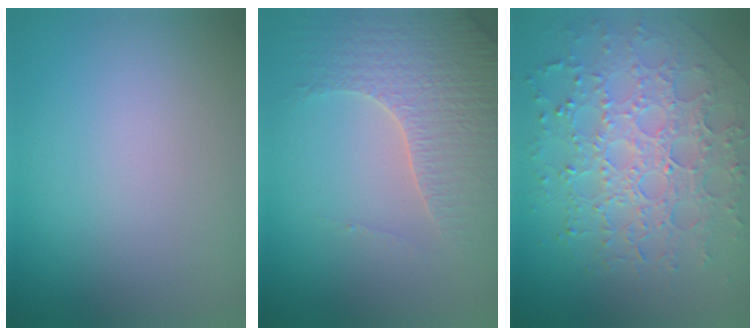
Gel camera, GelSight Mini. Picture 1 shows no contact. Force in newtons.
{"total": 4.2, "press": 3.7, "slide": 1.8}
{"total": 7.2, "press": 5.1, "slide": 5.1}